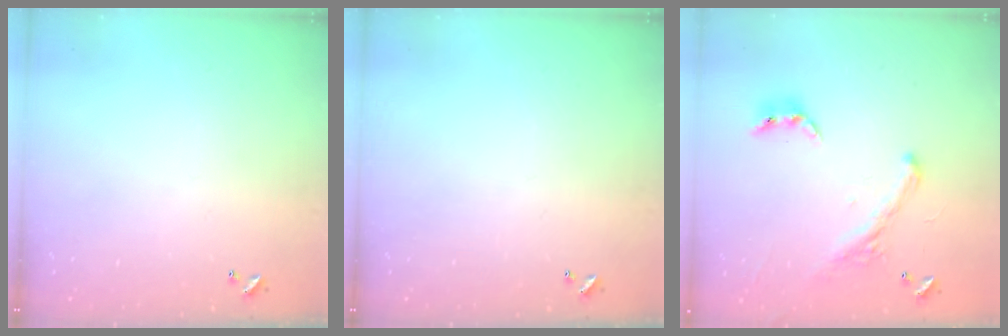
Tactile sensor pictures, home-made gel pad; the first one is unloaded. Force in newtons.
{"total": 0.0}
{"total": 2.6, "press": 2.3, "slide": 1.3}